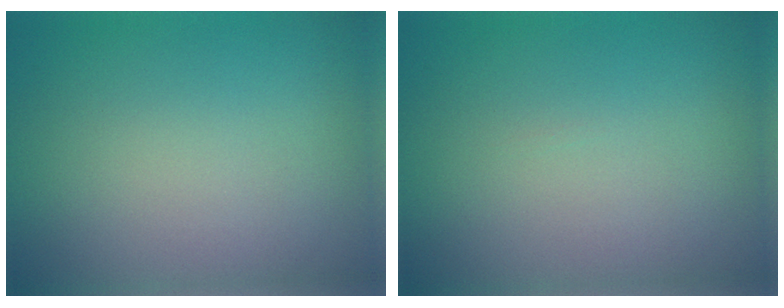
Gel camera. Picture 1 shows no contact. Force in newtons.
{"total": 0.0}